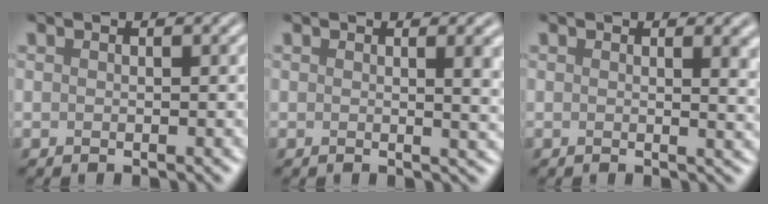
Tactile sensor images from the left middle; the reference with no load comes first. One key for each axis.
{"total": 3.1, "fx": 0.8, "fy": 1.0, "fz": 2.9, "tx": -0.027, "ty": -0.001, "tz": 0.010}
{"total": 2.6, "fx": 1.0, "fy": 1.1, "fz": 2.2, "tx": -0.018, "ty": 0.000, "tz": 0.013}